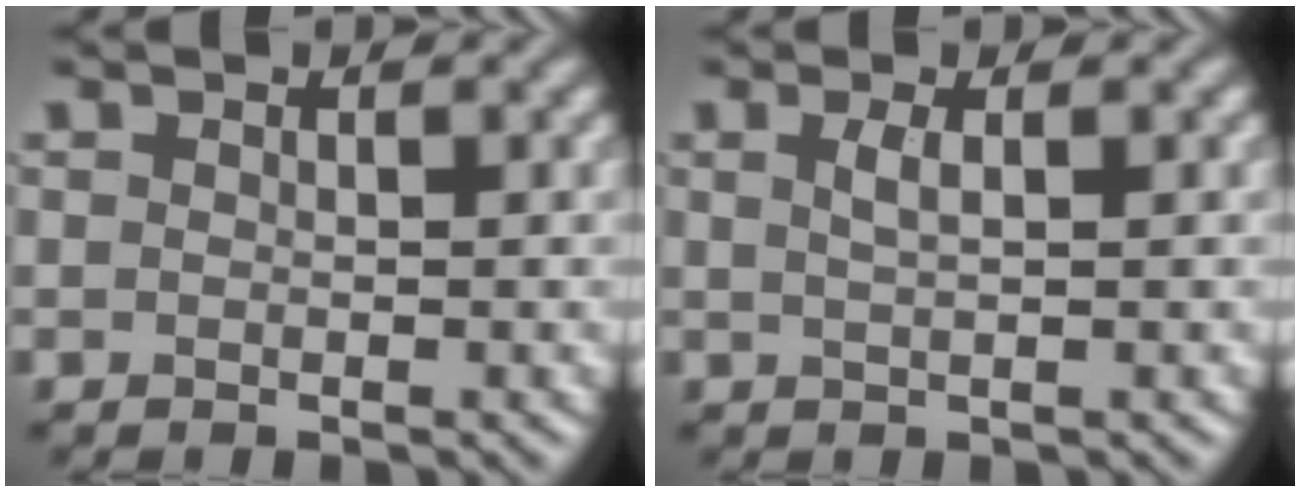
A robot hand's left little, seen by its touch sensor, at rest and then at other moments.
{"total": 1.4, "force": [0.5, 0.5, 1.3], "torque": [-0.024, 0.003, 0.007]}